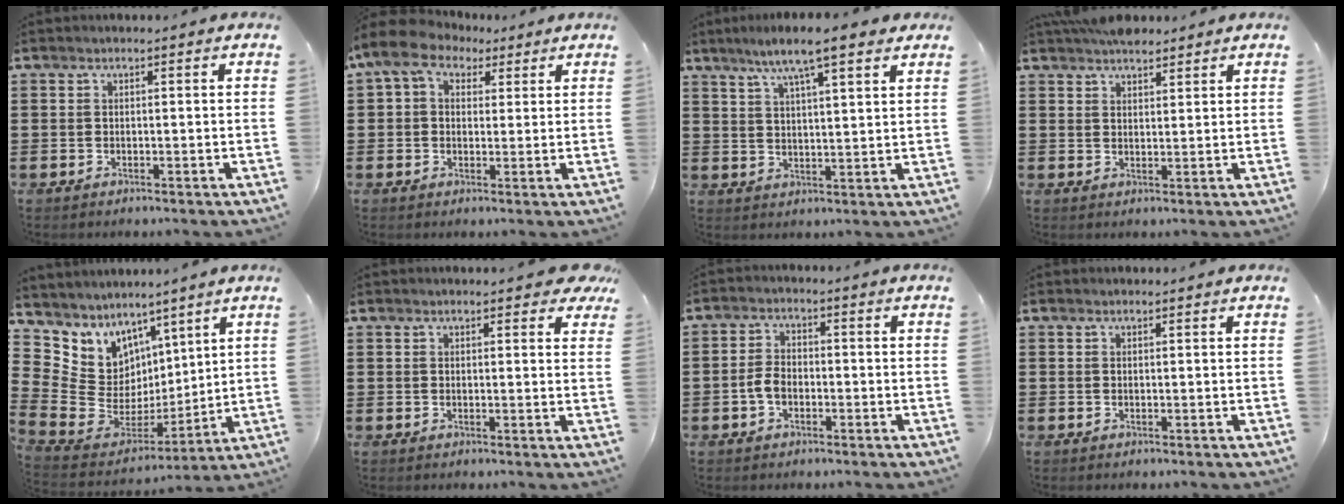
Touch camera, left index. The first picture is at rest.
{"total": 6.5, "force": [3.6, 4.2, 3.4], "torque": [-0.094, 0.005, 0.065]}
{"total": 7.4, "force": [5.6, 0.5, 4.8], "torque": [-0.106, -0.006, 0.097]}
{"total": 3.7, "force": [3.4, 1.0, 0.7], "torque": [-0.021, -0.005, 0.067]}
{"total": 8.8, "force": [5.7, 6.6, 1.1], "torque": [-0.074, -0.060, 0.117]}
{"total": 2.6, "force": [2.1, 0.6, 1.3], "torque": [-0.016, -0.003, 0.037]}
{"total": 3.6, "force": [-1.2, 2.2, 2.6], "torque": [-0.069, -0.002, -0.027]}
{"total": 0.0}